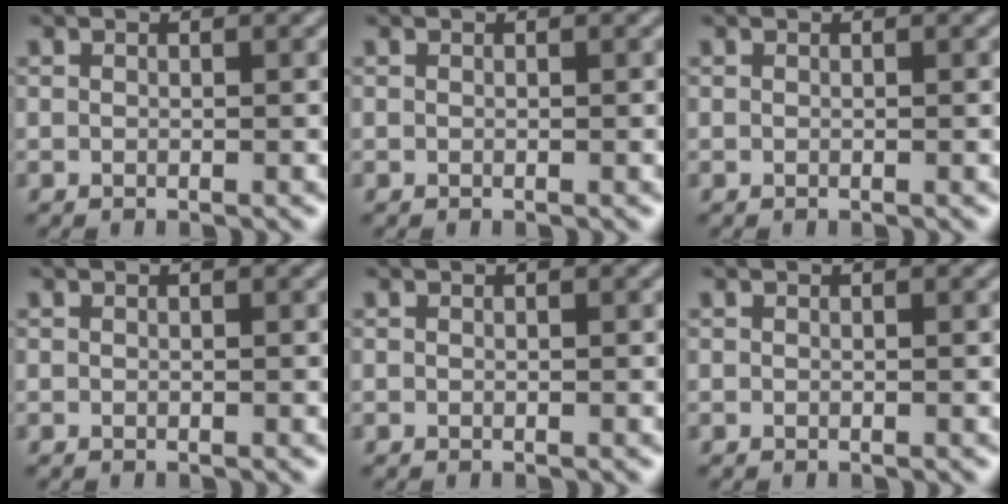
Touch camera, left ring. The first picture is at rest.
{"total": 0.0}
{"total": 0.0}
{"total": 0.0}
{"total": 0.0}
{"total": 0.0}